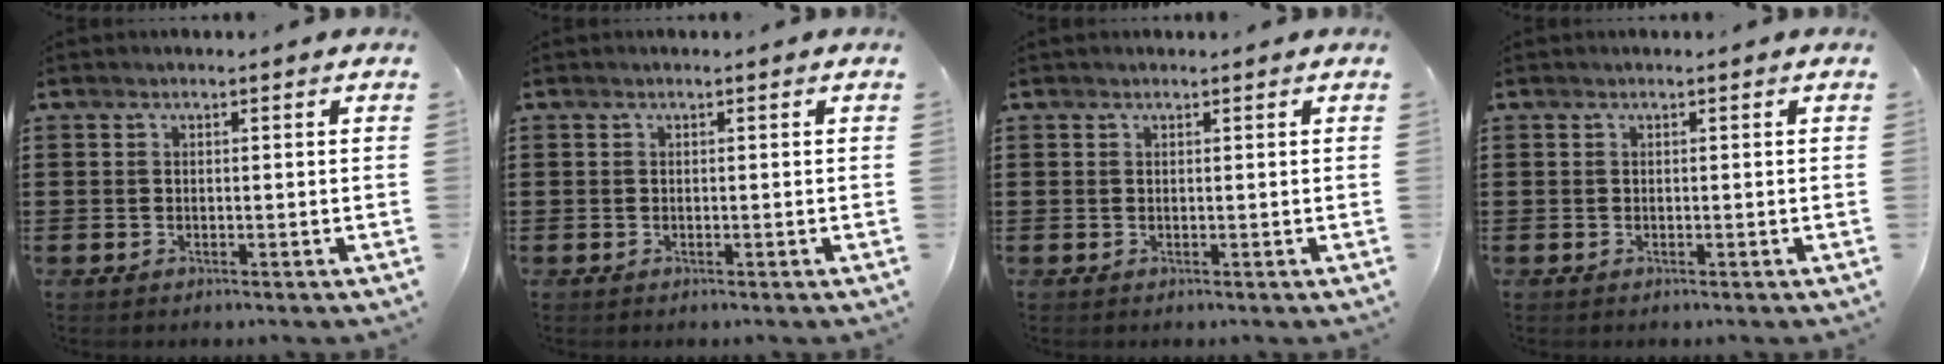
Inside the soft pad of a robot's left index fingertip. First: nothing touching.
{"total": 0.0}
{"total": 0.0}
{"total": 0.0}